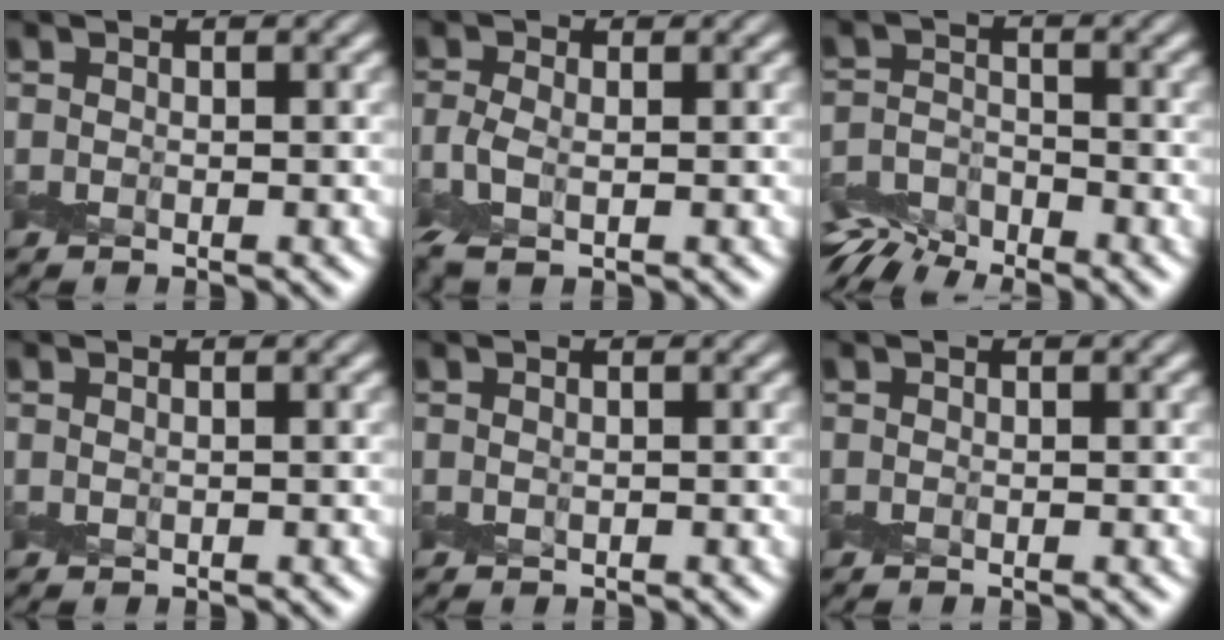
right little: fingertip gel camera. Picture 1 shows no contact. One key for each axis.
{"total": 2.2, "fx": -0.7, "fy": 1.1, "fz": 1.8, "tx": -0.062, "ty": -0.003, "tz": -0.018}
{"total": 7.0, "fx": -6.1, "fy": 2.6, "fz": 2.1, "tx": -0.047, "ty": -0.017, "tz": -0.108}
{"total": 0.0}
{"total": 0.0}
{"total": 0.0}